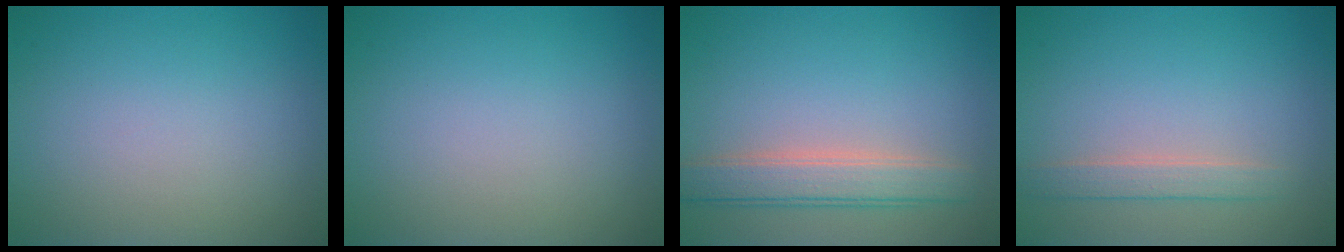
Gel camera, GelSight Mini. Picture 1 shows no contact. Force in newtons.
{"total": 0.0}
{"total": 3.7, "press": 3.7, "slide": 0.3}
{"total": 1.8, "press": 1.8, "slide": 0.1}